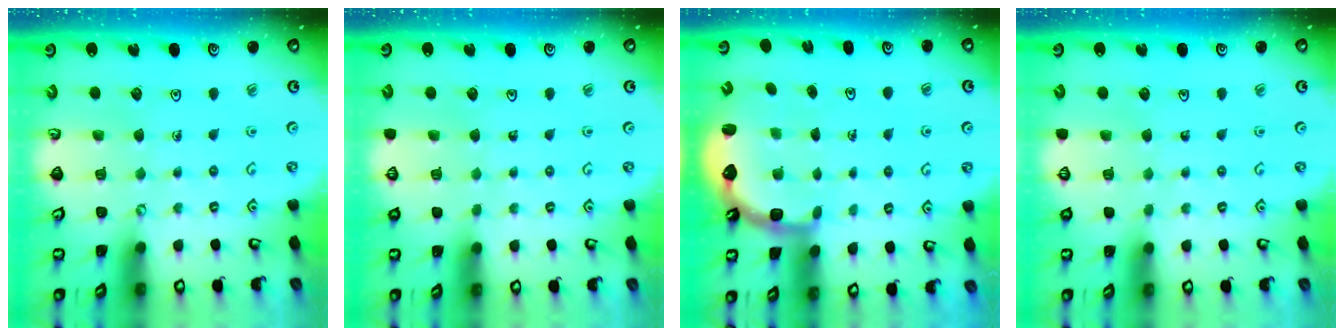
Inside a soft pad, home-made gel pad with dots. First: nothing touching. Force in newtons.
{"total": 0.0}
{"total": 2.7, "press": 2.0, "slide": 1.9}
{"total": 0.0}